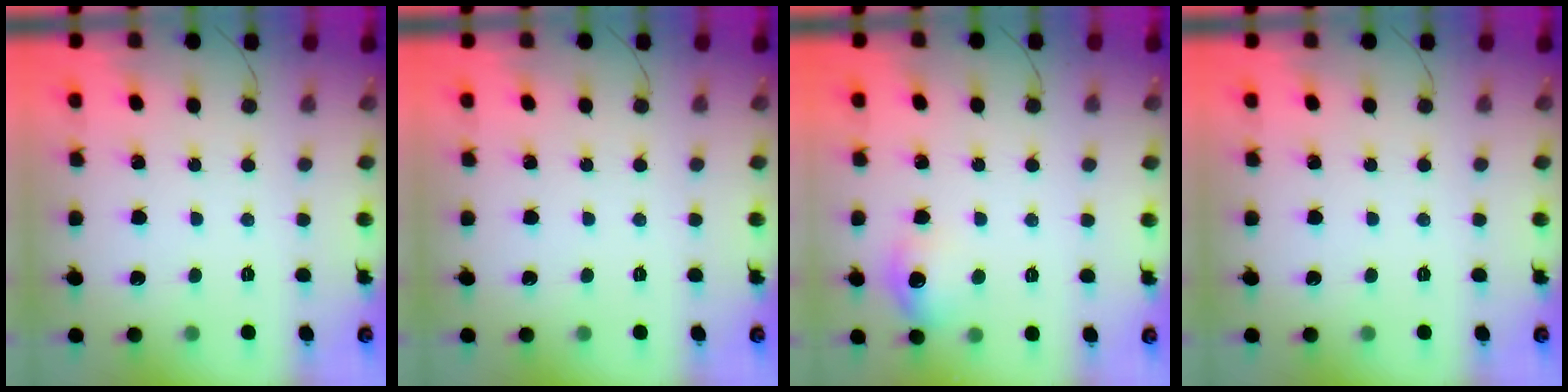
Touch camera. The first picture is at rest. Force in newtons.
{"total": 0.0}
{"total": 8.8, "press": 8.8, "slide": 0.7}
{"total": 0.0}